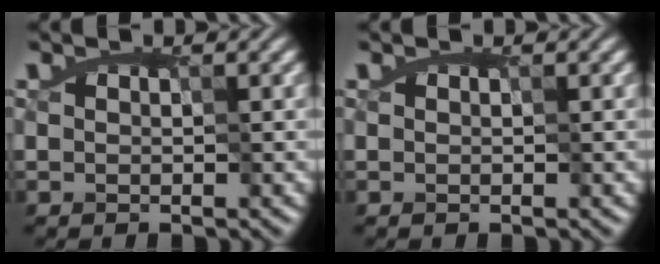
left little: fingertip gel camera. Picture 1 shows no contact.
{"total": 0.0}